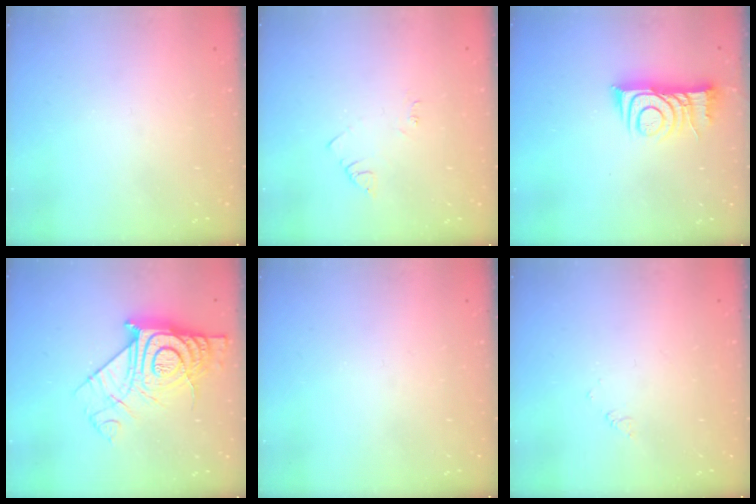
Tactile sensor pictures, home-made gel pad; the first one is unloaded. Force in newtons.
{"total": 2.9, "press": 2.9, "slide": 0.4}
{"total": 12.3, "press": 12.2, "slide": 1.1}
{"total": 16.9, "press": 16.9, "slide": 1.3}
{"total": 0.0}
{"total": 1.7, "press": 1.7, "slide": 0.3}